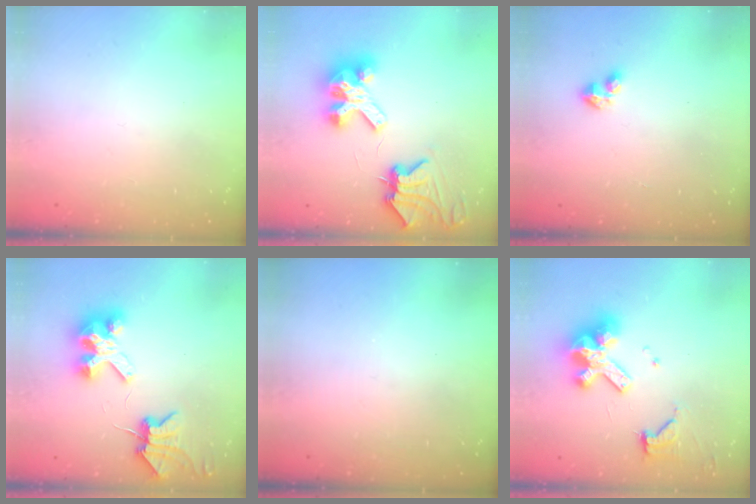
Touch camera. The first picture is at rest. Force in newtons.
{"total": 10.0, "press": 10.0, "slide": 1.0}
{"total": 3.3, "press": 3.3, "slide": 0.4}
{"total": 7.1, "press": 7.0, "slide": 0.9}
{"total": 0.0}
{"total": 14.1, "press": 14.0, "slide": 1.8}